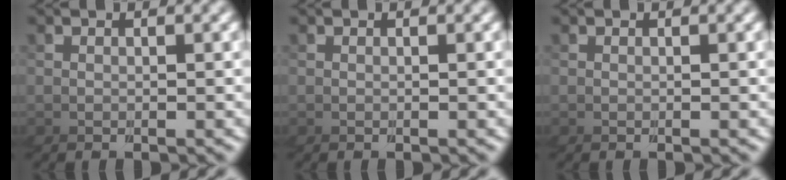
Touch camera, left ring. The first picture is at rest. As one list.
[{"total": 0.0}, {"total": 0.0}]